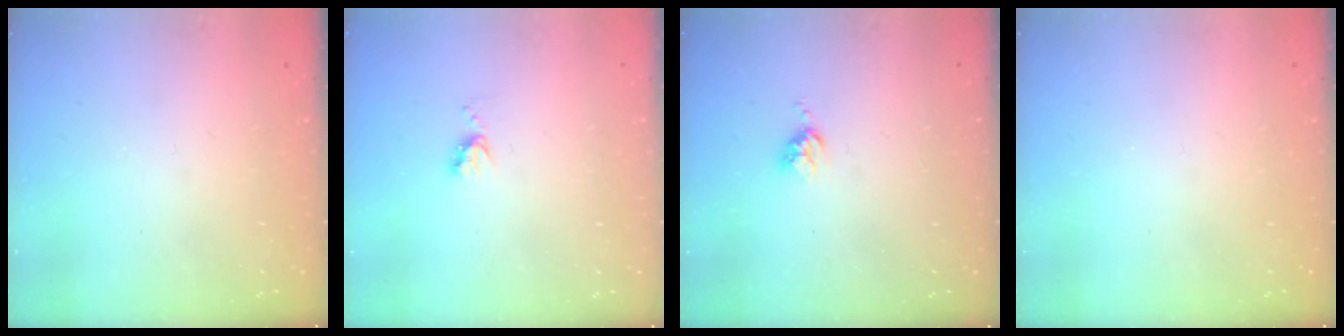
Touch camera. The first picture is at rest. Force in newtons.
{"total": 3.8, "press": 3.8, "slide": 0.4}
{"total": 3.9, "press": 3.8, "slide": 0.5}
{"total": 0.0}